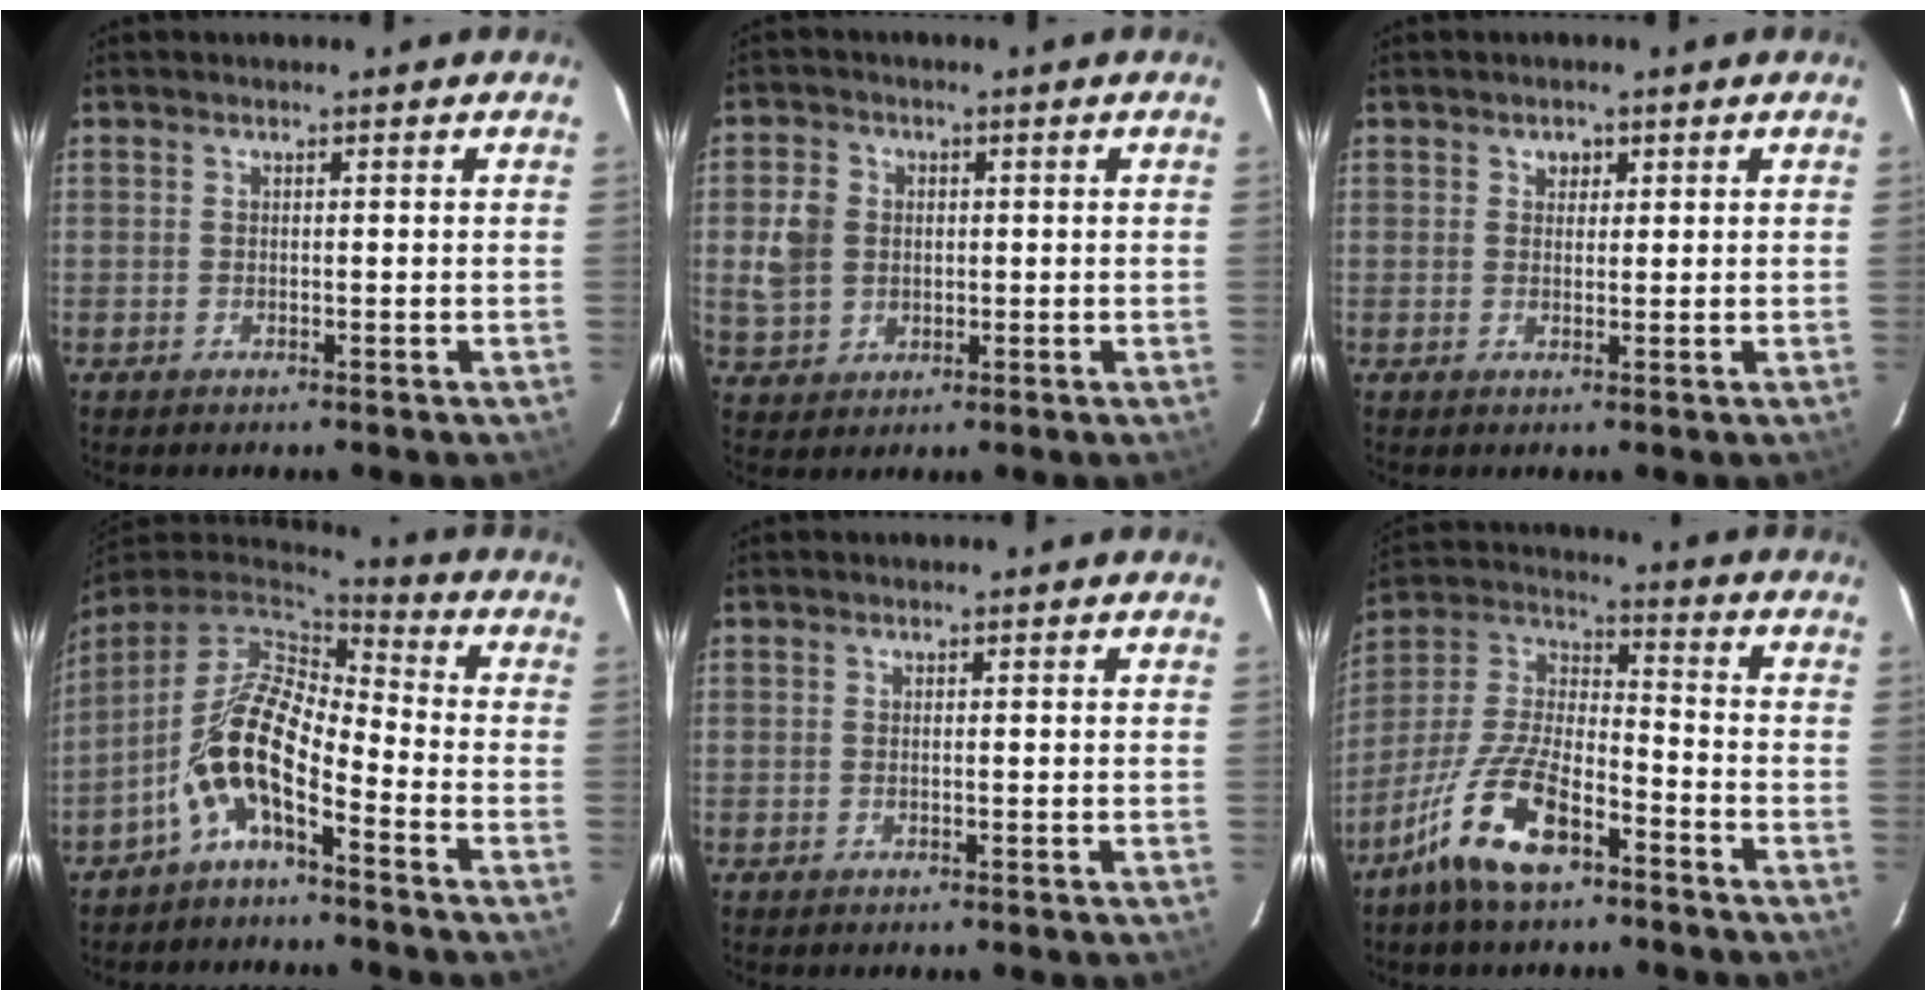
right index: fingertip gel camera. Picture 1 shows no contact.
{"total": 6.7, "force": [0.2, 5.9, 3.1], "torque": [-0.073, 0.014, 0.011]}
{"total": 1.8, "force": [0.7, 1.5, 0.4], "torque": [-0.003, 0.007, 0.012]}
{"total": 11.0, "force": [-5.5, 4.3, 8.5], "torque": [-0.176, 0.012, -0.113]}
{"total": 0.0}
{"total": 15.0, "force": [-9.6, 5.4, 10.2], "torque": [-0.220, -0.006, -0.178]}